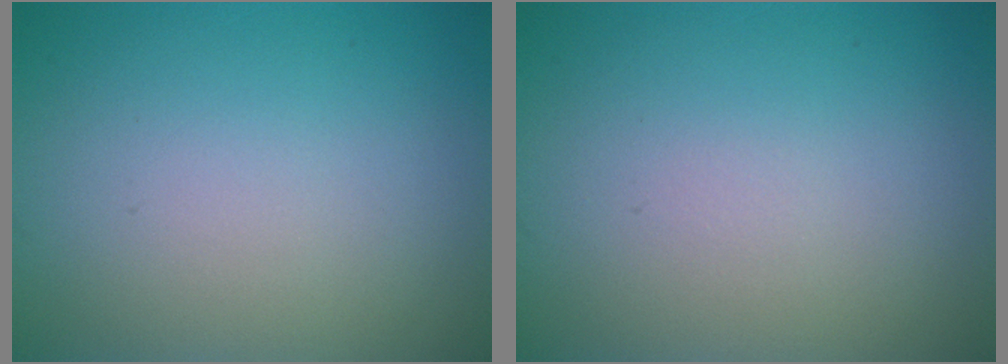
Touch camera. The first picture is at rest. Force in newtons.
{"total": 0.0}